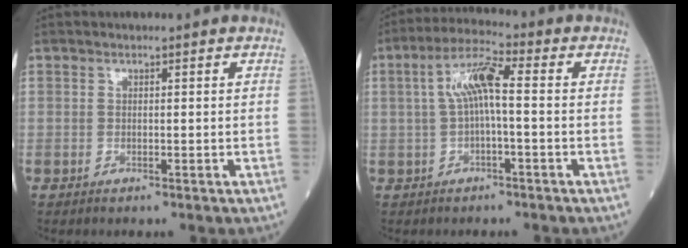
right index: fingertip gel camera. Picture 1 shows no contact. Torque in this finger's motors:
{"motor_torque": [1.43, 0.16, 0.70, 0.20]}